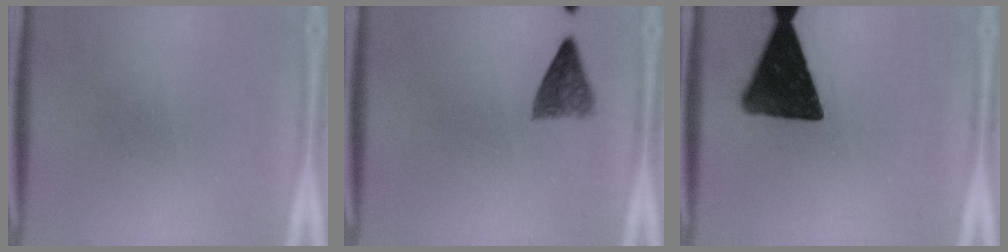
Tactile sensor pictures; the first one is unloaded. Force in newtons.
{"total": 3.5}
{"total": 14.8}